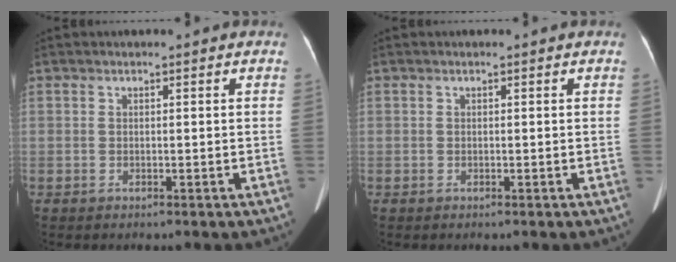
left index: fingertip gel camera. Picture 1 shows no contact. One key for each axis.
{"total": 0.0}